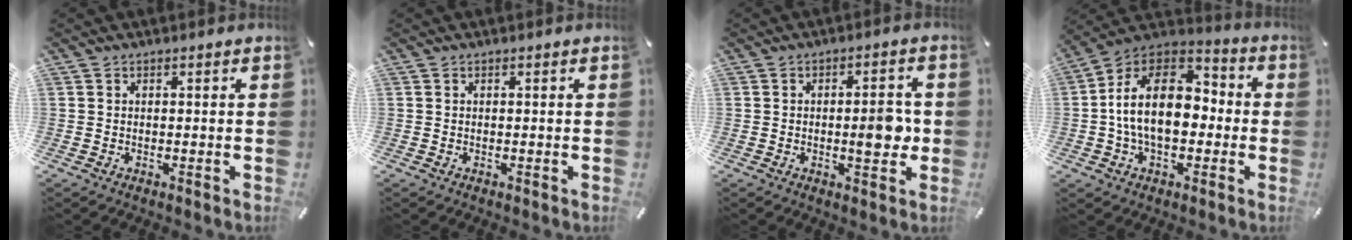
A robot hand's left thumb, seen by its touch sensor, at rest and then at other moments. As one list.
[{"total": 0.0}, {"total": 7.3, "force": [-0.3, 3.1, 6.6], "torque": [-0.082, -0.004, -0.010]}, {"total": 17.9, "force": [-1.4, 12.0, 13.3], "torque": [-0.249, 0.020, -0.030]}]